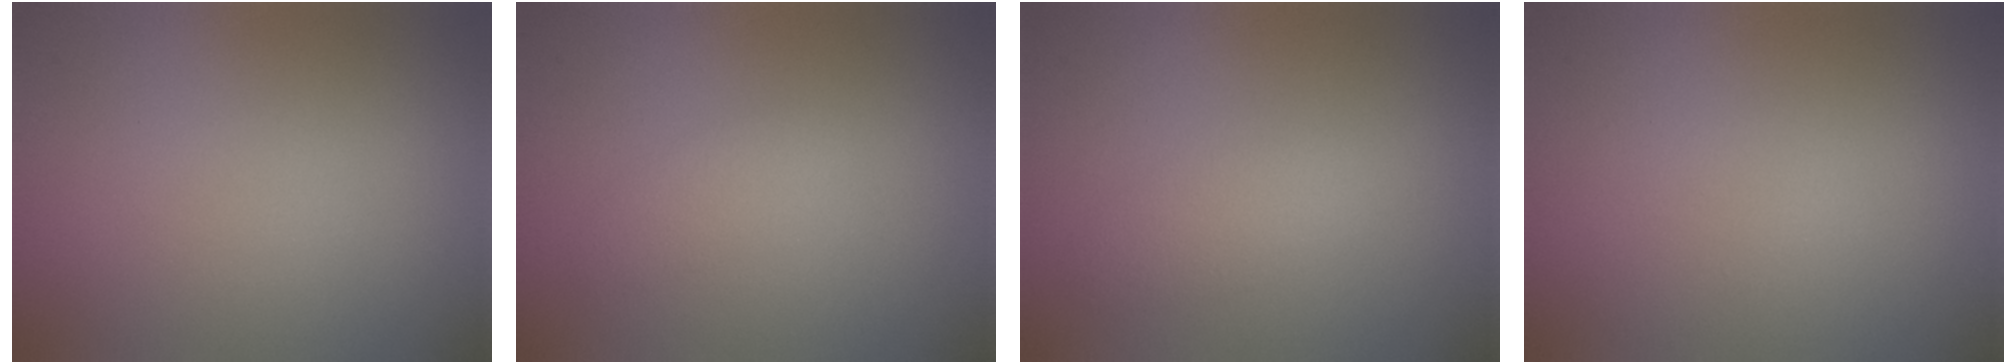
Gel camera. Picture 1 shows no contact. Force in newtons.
{"total": 1.2, "press": 1.1, "slide": 0.1}
{"total": 1.8, "press": 1.8, "slide": 0.1}
{"total": 0.0}